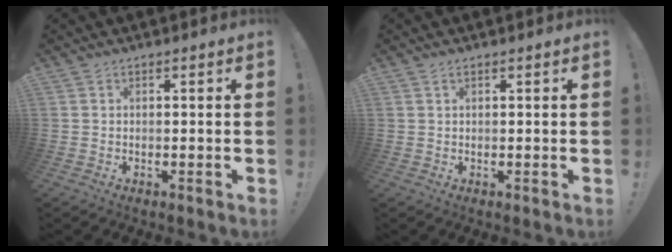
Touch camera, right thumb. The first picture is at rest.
{"total": 0.8, "force": [0.5, 0.4, 0.6], "torque": [-0.013, 0.001, 0.009]}